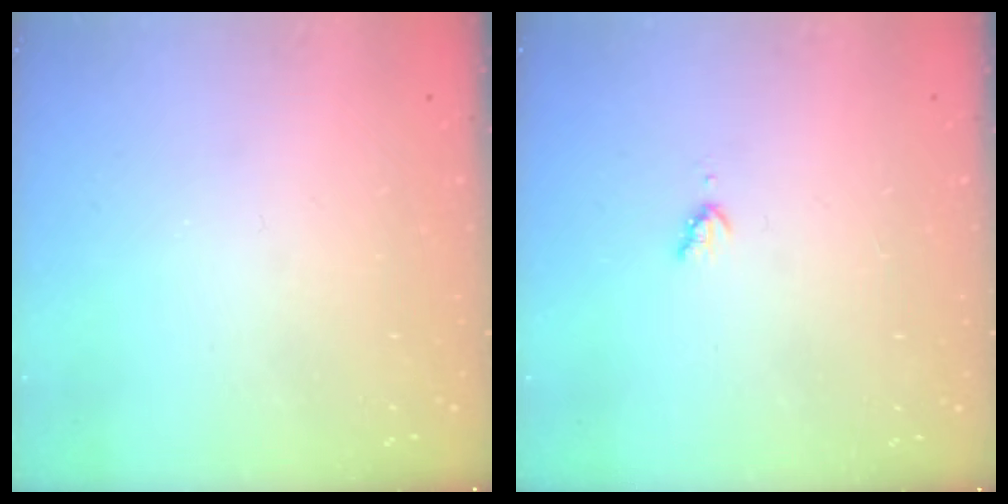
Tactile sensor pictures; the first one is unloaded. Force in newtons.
{"total": 3.7, "press": 3.7, "slide": 0.5}